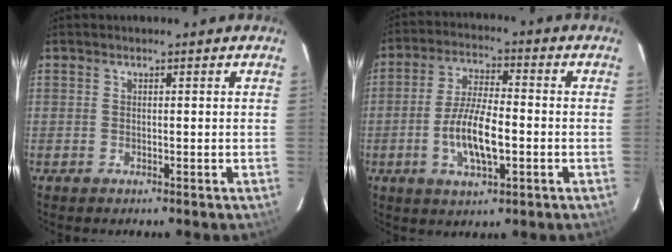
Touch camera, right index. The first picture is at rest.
{"total": 10.0, "force": [-2.6, 3.4, 9.1], "torque": [-0.182, 0.002, -0.046]}